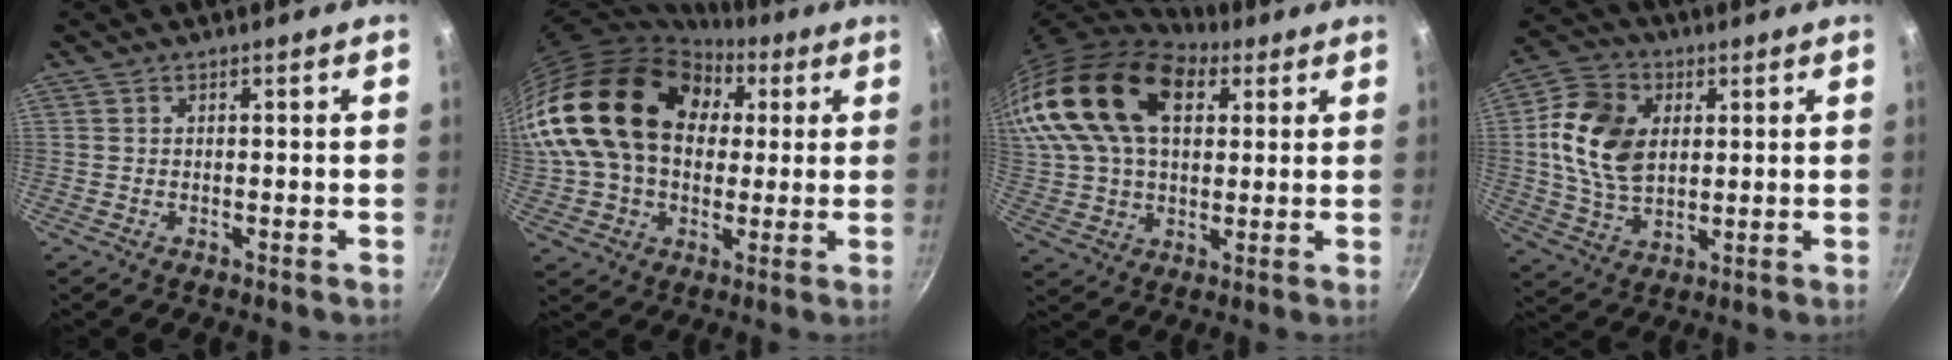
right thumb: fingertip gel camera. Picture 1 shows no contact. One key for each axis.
{"total": 26.1, "fx": 5.0, "fy": 19.0, "fz": 17.2, "tx": -0.324, "ty": 0.046, "tz": 0.084}
{"total": 24.5, "fx": 9.3, "fy": 15.2, "fz": 16.9, "tx": -0.320, "ty": 0.007, "tz": 0.162}
{"total": 14.5, "fx": 2.5, "fy": 10.1, "fz": 10.0, "tx": -0.170, "ty": -0.003, "tz": 0.042}